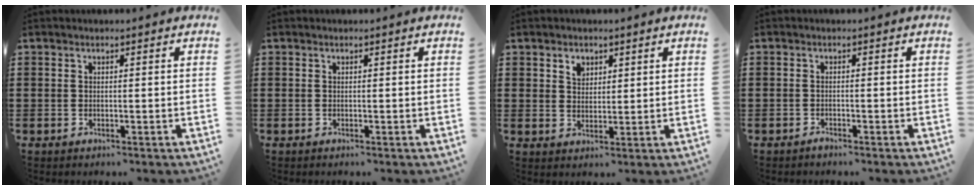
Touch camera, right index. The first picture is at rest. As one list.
[{"total": 0.0}, {"total": 2.8, "force": [1.7, 2.0, 0.9], "torque": [-0.017, 0.004, 0.028]}, {"total": 0.8, "force": [-0.7, 0.2, 0.3], "torque": [-0.008, -0.002, -0.014]}]